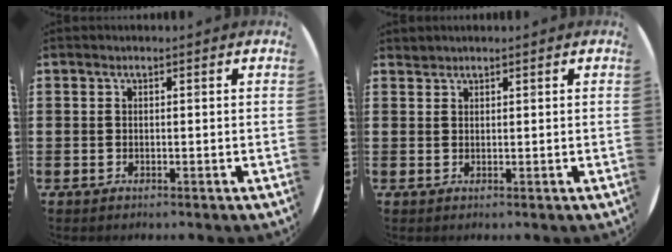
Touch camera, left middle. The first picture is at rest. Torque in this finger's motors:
{"motor_torque": [-0.28, -0.14, -0.01, 0.01]}